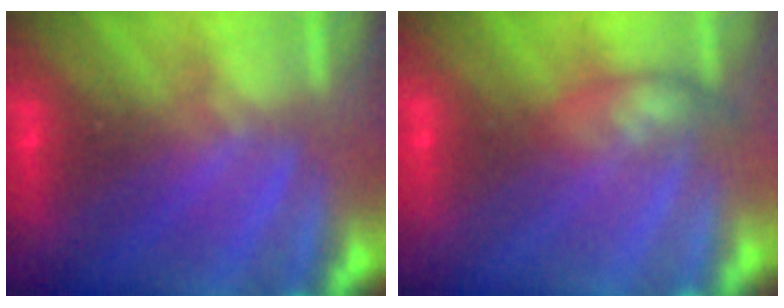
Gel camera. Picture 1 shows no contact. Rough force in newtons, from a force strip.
{"total": 2.3}